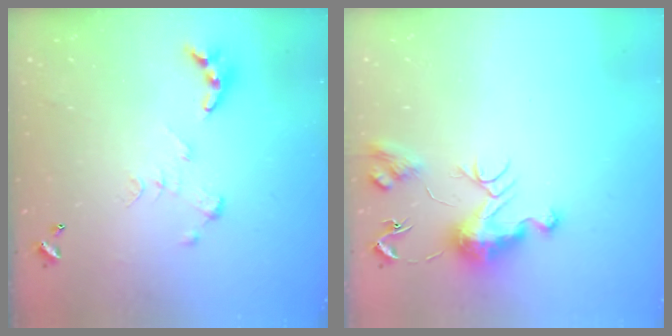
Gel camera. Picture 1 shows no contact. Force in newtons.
{"total": 10.1, "press": 10.0, "slide": 0.8}